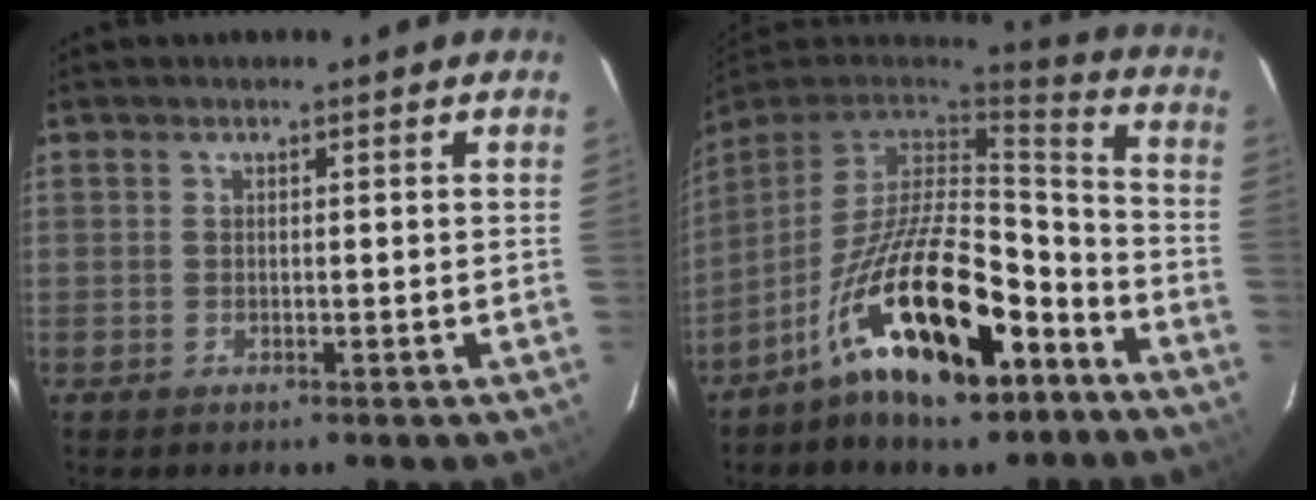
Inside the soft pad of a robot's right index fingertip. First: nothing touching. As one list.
[{"total": 20.5, "force": [-11.3, 8.2, 15.0], "torque": [-0.268, -0.003, -0.185]}]